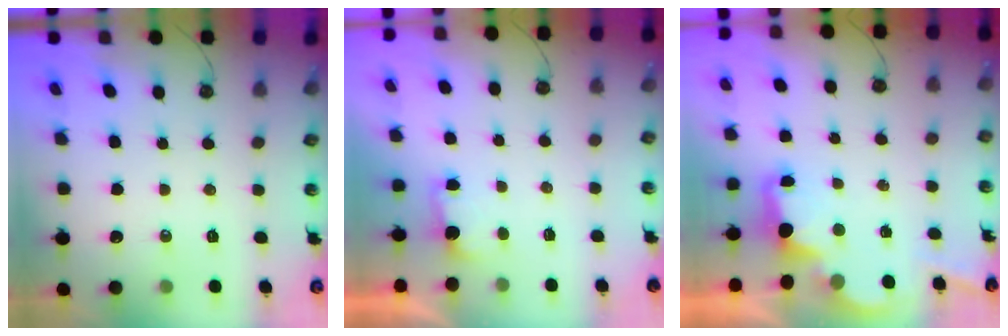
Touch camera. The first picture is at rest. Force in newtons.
{"total": 2.3, "press": 2.1, "slide": 1.0}
{"total": 2.5, "press": 2.4, "slide": 0.8}